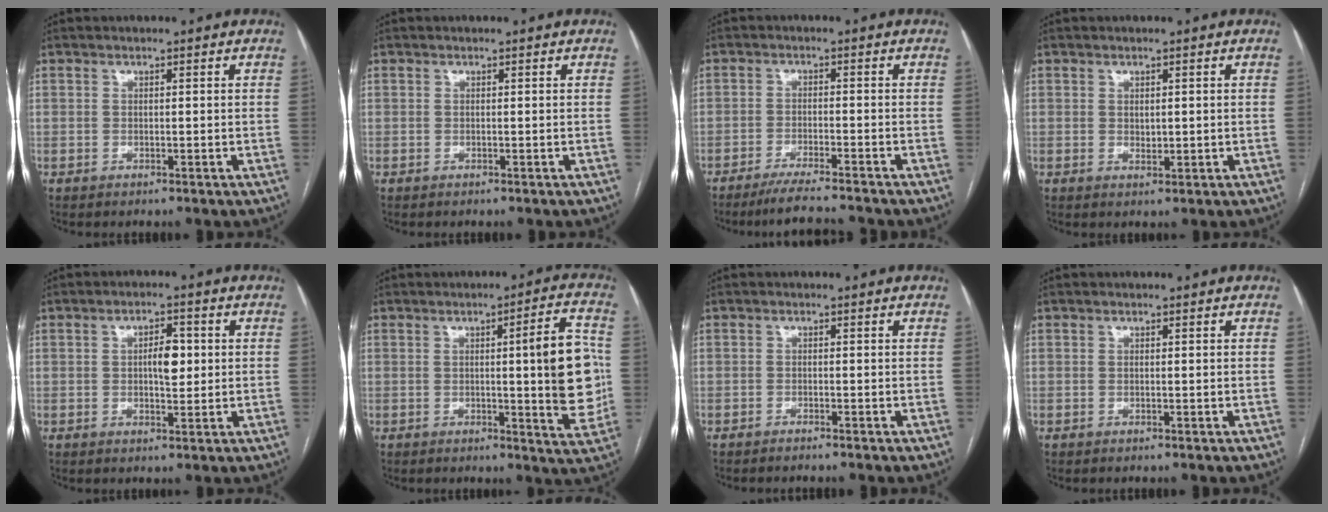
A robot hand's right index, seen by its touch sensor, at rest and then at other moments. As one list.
[{"total": 0.0}, {"total": 7.2, "force": [-6.6, -0.4, 2.8], "torque": [-0.038, -0.018, -0.109]}, {"total": 1.4, "force": [0.2, 0.9, 1.1], "torque": [-0.015, -0.002, 0.008]}, {"total": 4.3, "force": [0.4, 1.8, 3.9], "torque": [-0.064, 0.005, 0.010]}, {"total": 11.3, "force": [0.1, 1.3, 11.2], "torque": [-0.135, 0.007, 0.000]}, {"total": 1.1, "force": [-1.1, -0.1, 0.3], "torque": [-0.006, 0.000, -0.015]}, {"total": 0.0}]